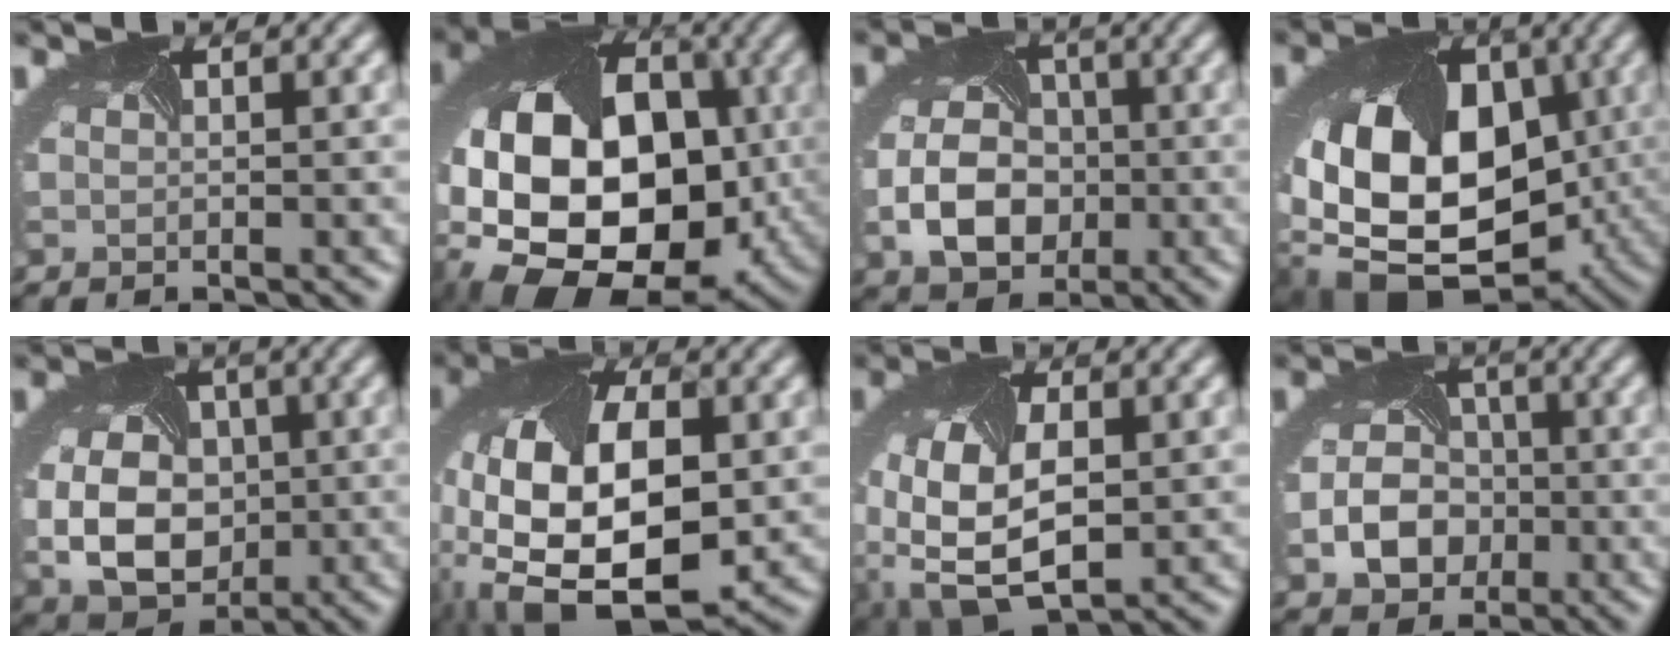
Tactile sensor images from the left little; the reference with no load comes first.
{"total": 20.3, "force": [-2.9, 14.9, 13.5], "torque": [-0.270, -0.056, -0.027]}
{"total": 5.5, "force": [-1.4, 4.3, 3.2], "torque": [-0.074, -0.009, -0.019]}
{"total": 17.2, "force": [-1.1, 12.1, 12.2], "torque": [-0.221, -0.037, 0.006]}
{"total": 8.4, "force": [-0.3, 6.5, 5.4], "torque": [-0.113, -0.021, 0.010]}
{"total": 15.2, "force": [-2.2, 9.2, 11.9], "torque": [-0.255, -0.028, -0.024]}
{"total": 10.4, "force": [-1.6, 6.8, 7.7], "torque": [-0.191, -0.029, -0.018]}
{"total": 4.3, "force": [-1.5, 3.5, 2.0], "torque": [-0.046, -0.007, -0.021]}